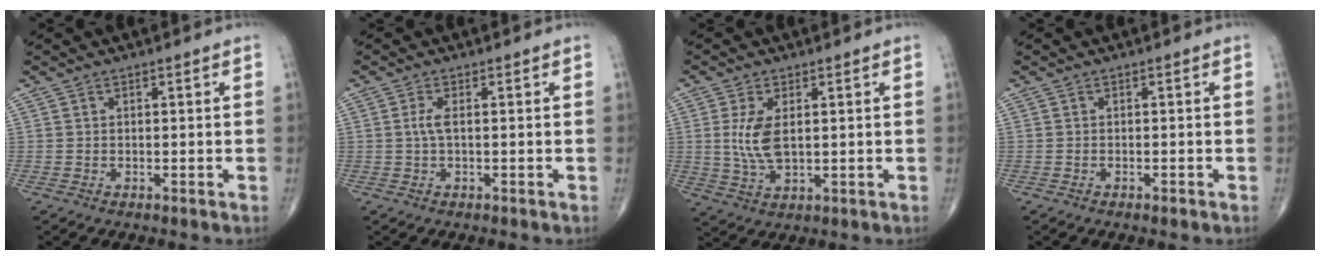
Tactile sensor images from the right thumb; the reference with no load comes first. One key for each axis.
{"total": 1.9, "fx": 0.0, "fy": 0.4, "fz": 1.8, "tx": -0.050, "ty": 0.001, "tz": 0.000}
{"total": 6.8, "fx": 0.9, "fy": 3.3, "fz": 5.8, "tx": -0.123, "ty": -0.008, "tz": 0.023}
{"total": 0.7, "fx": -0.5, "fy": 0.2, "fz": 0.4, "tx": -0.009, "ty": 0.001, "tz": -0.008}